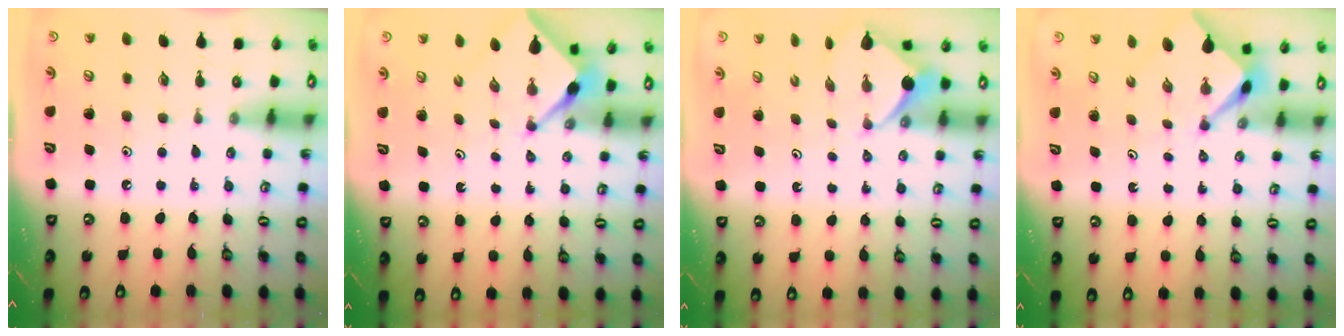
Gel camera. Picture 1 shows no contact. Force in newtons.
{"total": 3.2, "press": 3.2, "slide": 0.3}
{"total": 5.4, "press": 5.4, "slide": 0.1}
{"total": 2.8, "press": 2.8, "slide": 0.3}